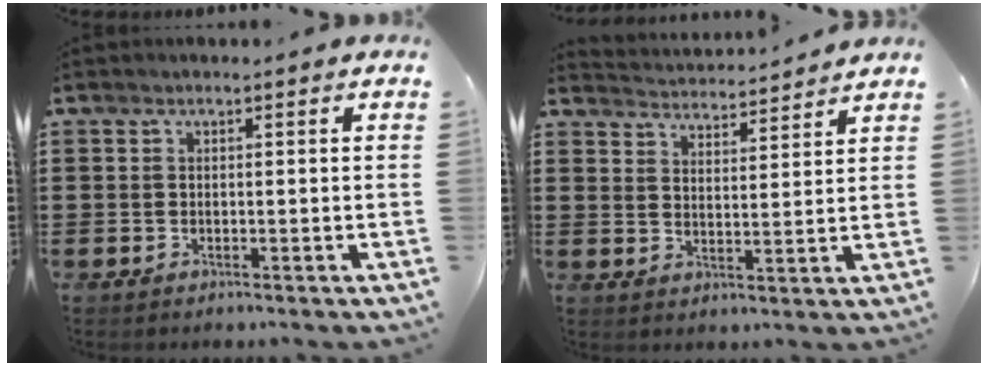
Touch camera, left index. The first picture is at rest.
{"total": 3.4, "force": [3.4, -0.3, -0.3], "torque": [-0.010, -0.025, 0.057]}